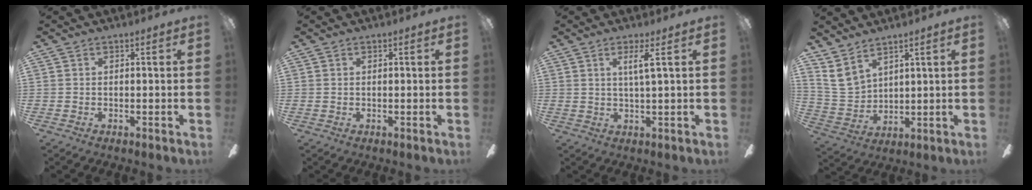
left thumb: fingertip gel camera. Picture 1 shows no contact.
{"total": 0.0}
{"total": 4.0, "force": [1.7, 0.0, 3.6], "torque": [-0.075, -0.001, 0.026]}
{"total": 7.8, "force": [5.7, 4.6, 2.7], "torque": [-0.068, -0.024, 0.114]}